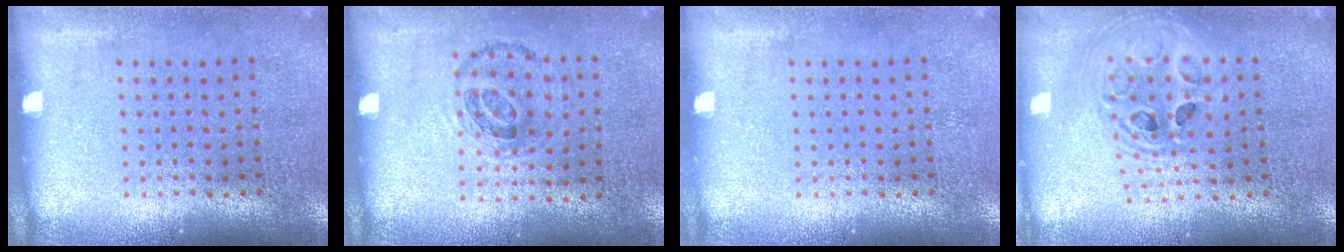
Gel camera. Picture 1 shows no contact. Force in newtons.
{"total": 0.9, "press": 0.7, "slide": 0.5}
{"total": 0.0}
{"total": 2.1, "press": 1.7, "slide": 1.3}